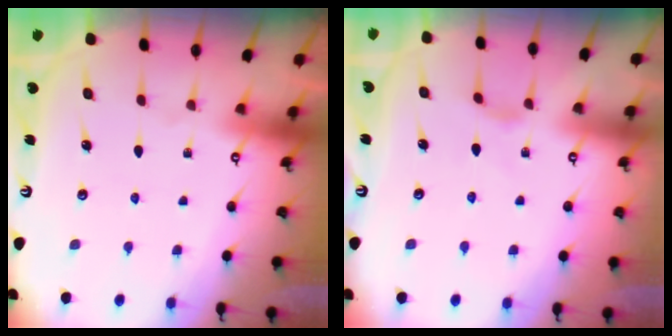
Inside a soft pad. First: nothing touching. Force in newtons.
{"total": 2.0, "press": 2.0, "slide": 0.4}